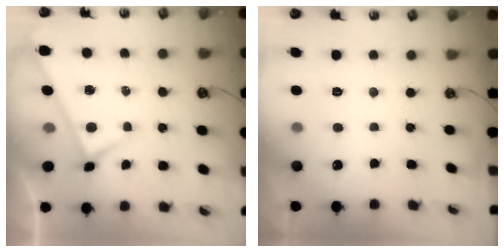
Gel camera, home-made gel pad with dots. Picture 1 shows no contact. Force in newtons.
{"total": 0.0}